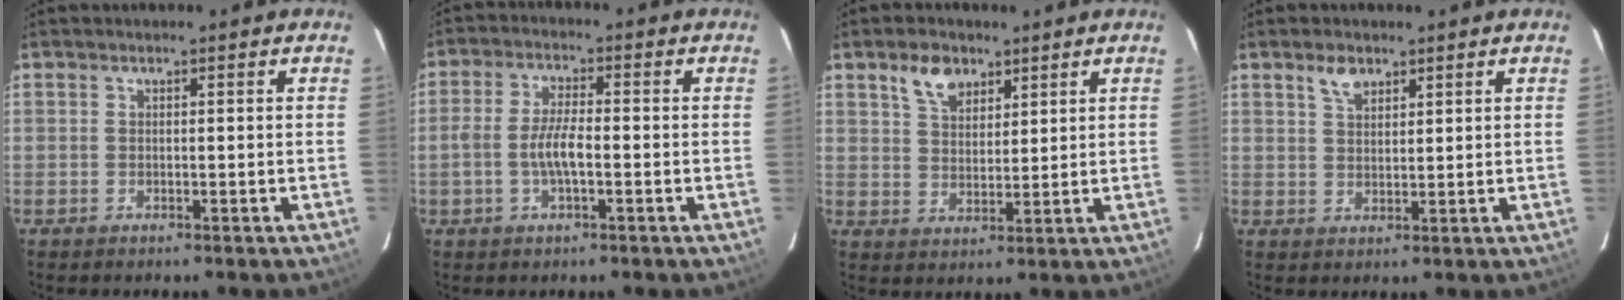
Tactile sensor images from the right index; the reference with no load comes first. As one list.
[{"total": 5.6, "force": [-1.5, 1.7, 5.1], "torque": [-0.107, 0.006, -0.029]}, {"total": 6.2, "force": [3.8, 3.6, 3.2], "torque": [-0.051, 0.011, 0.072]}, {"total": 3.5, "force": [2.3, 1.9, 1.8], "torque": [-0.030, 0.008, 0.044]}]